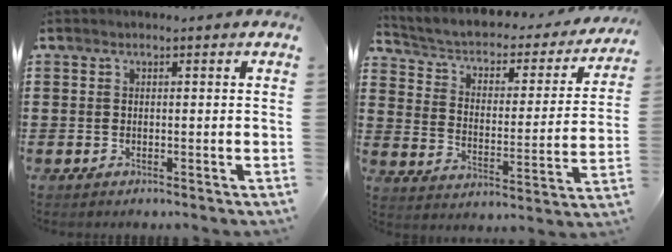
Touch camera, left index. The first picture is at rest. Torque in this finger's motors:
{"motor_torque": [2.14, 0.00, 0.63, 0.04]}